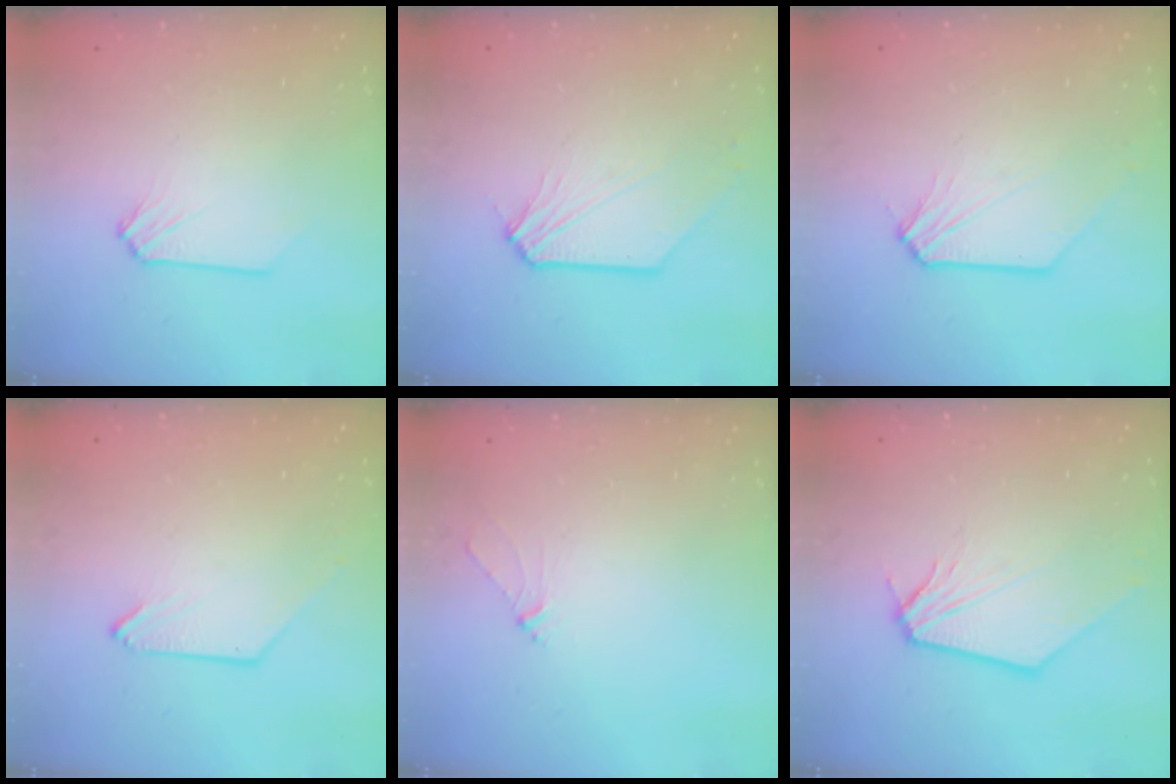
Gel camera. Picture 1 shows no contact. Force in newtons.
{"total": 3.1, "press": 3.1, "slide": 0.4}
{"total": 1.8, "press": 1.8, "slide": 0.2}
{"total": 0.0}
{"total": 3.9, "press": 3.8, "slide": 0.8}
{"total": 2.5, "press": 2.5, "slide": 0.3}